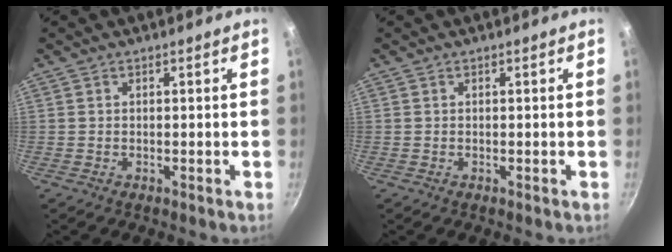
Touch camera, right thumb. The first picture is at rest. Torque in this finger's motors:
{"motor_torque": [0.00, 0.00, 0.00, 0.00, 0.00]}